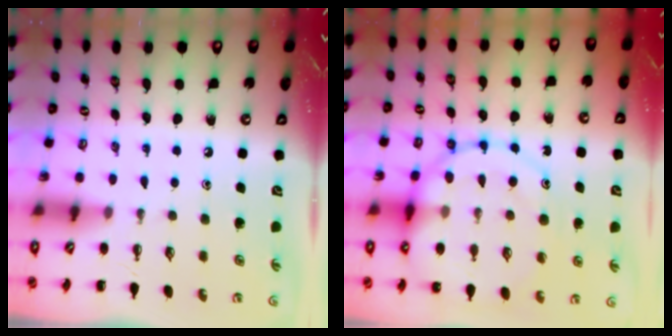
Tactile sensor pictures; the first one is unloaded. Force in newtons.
{"total": 16.9, "press": 16.7, "slide": 2.5}